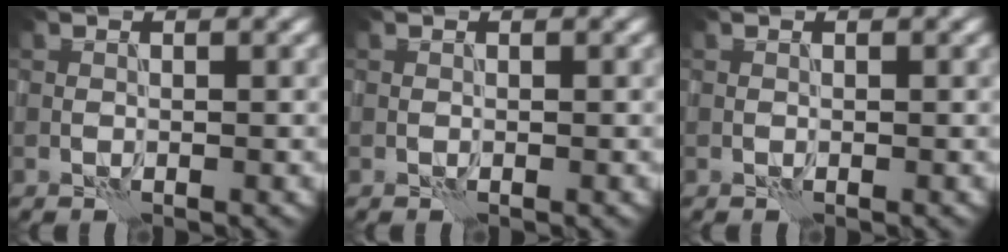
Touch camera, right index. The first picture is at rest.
{"total": 0.0}
{"total": 0.0}